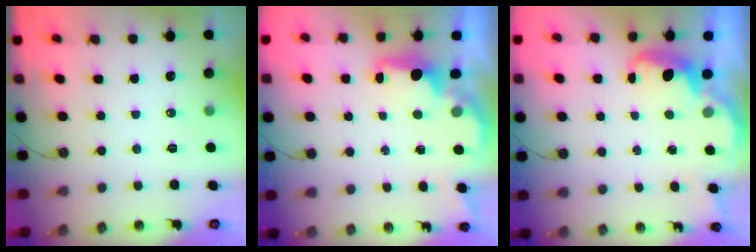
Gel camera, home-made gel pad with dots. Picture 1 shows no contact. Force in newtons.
{"total": 2.2, "press": 2.1, "slide": 0.8}
{"total": 2.7, "press": 2.6, "slide": 0.6}